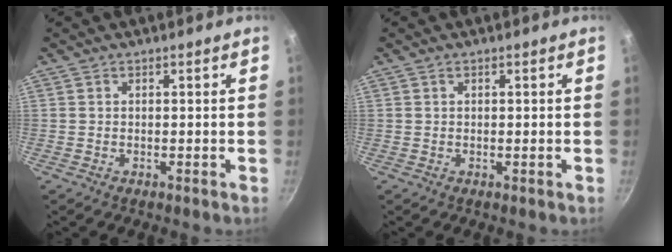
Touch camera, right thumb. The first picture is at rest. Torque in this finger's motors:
{"motor_torque": [0.09, -0.23, -0.44, 0.35, -0.06]}